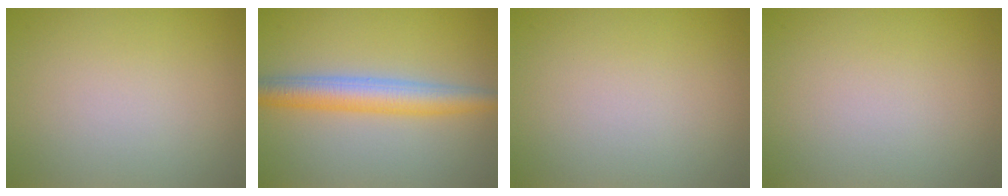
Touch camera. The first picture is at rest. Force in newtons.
{"total": 4.6, "press": 4.6, "slide": 0.1}
{"total": 0.0}
{"total": 0.0}